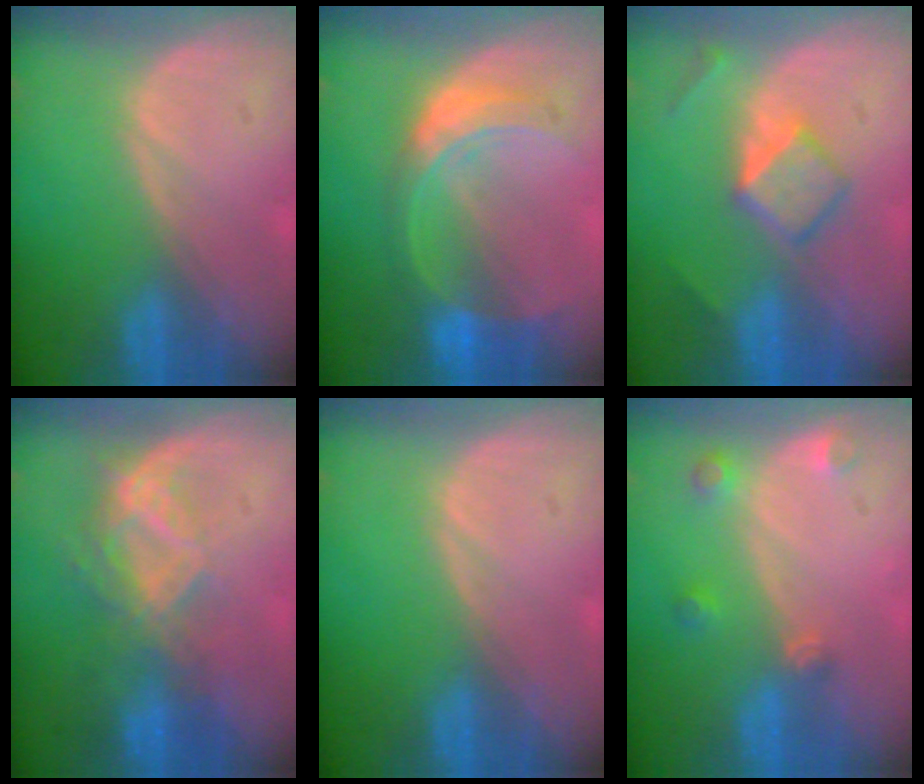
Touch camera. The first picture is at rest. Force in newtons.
{"total": 7.5, "press": 6.6, "slide": 3.7}
{"total": 5.4, "press": 4.6, "slide": 2.8}
{"total": 6.8, "press": 6.3, "slide": 2.6}
{"total": 0.0}
{"total": 2.7, "press": 2.7, "slide": 0.3}